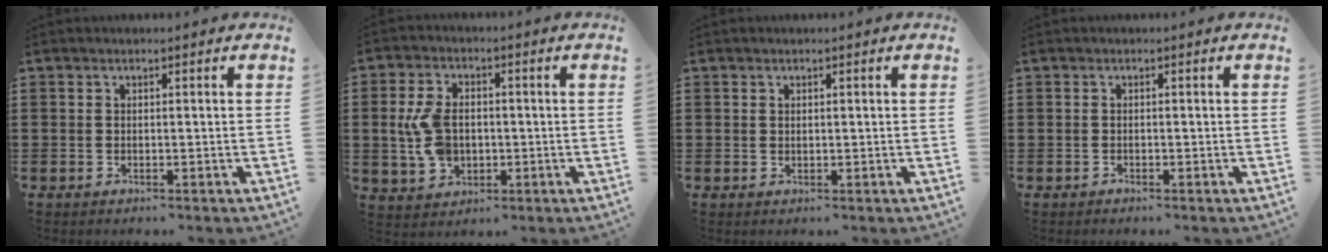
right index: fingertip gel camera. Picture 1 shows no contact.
{"total": 7.3, "force": [0.0, 4.9, 5.4], "torque": [-0.137, 0.005, -0.005]}
{"total": 0.6, "force": [0.3, 0.4, 0.2], "torque": [-0.006, 0.002, 0.007]}
{"total": 0.5, "force": [-0.4, 0.3, -0.1], "torque": [0.001, 0.005, -0.010]}